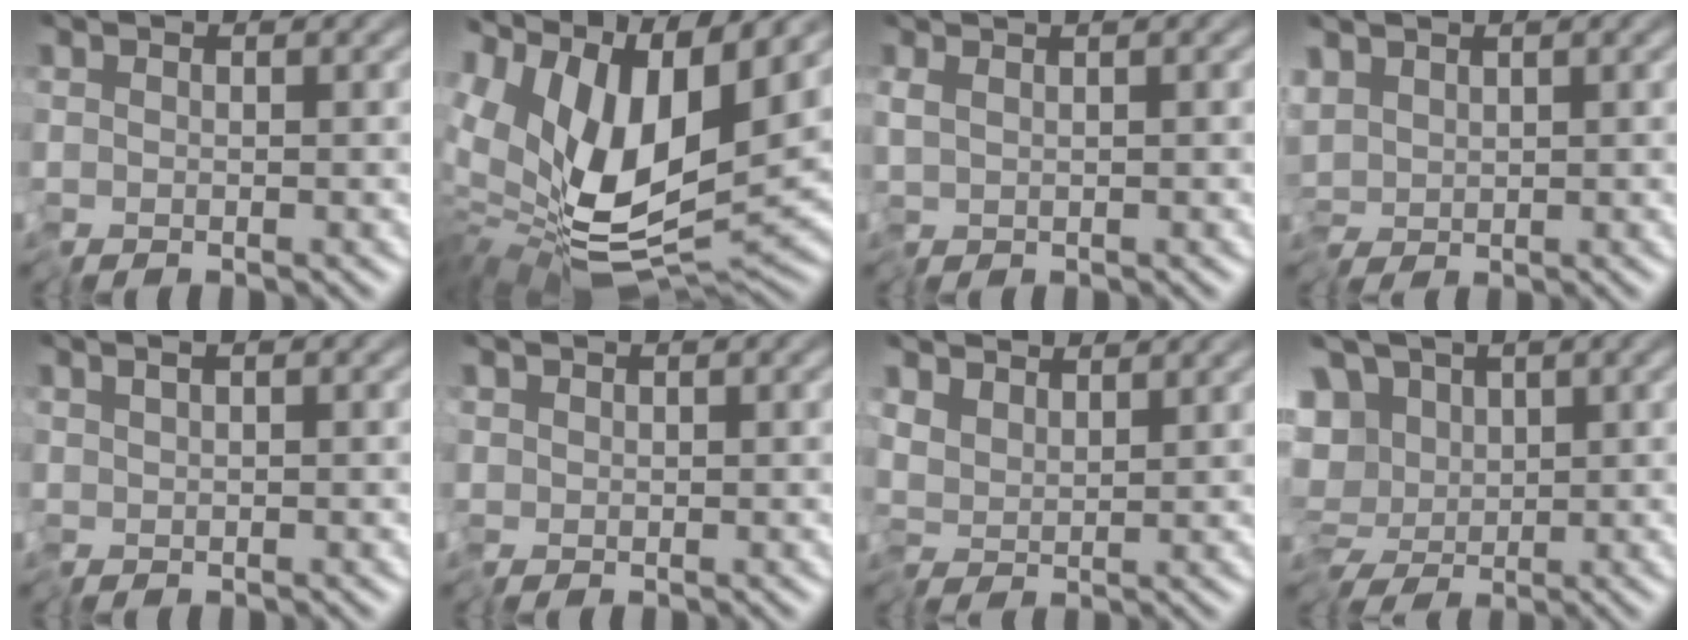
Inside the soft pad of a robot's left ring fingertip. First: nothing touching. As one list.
[{"total": 12.8, "force": [3.1, 6.4, 10.6], "torque": [-0.206, -0.002, 0.058]}, {"total": 1.6, "force": [0.7, 0.1, 1.4], "torque": [-0.027, 0.008, 0.012]}, {"total": 1.2, "force": [0.2, 0.5, 1.1], "torque": [-0.019, 0.005, -0.002]}, {"total": 1.5, "force": [0.2, 0.6, 1.4], "torque": [-0.024, 0.004, 0.004]}, {"total": 0.7, "force": [-0.2, 0.6, 0.3], "torque": [-0.008, 0.000, -0.006]}, {"total": 2.9, "force": [2.3, 1.0, 1.3], "torque": [-0.024, 0.010, 0.031]}, {"total": 9.6, "force": [0.4, 7.6, 5.9], "torque": [-0.079, -0.004, -0.016]}]